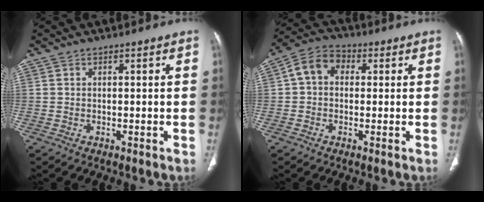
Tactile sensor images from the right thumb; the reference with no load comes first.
{"total": 6.9, "force": [0.8, 5.4, 4.3], "torque": [-0.063, 0.023, 0.003]}